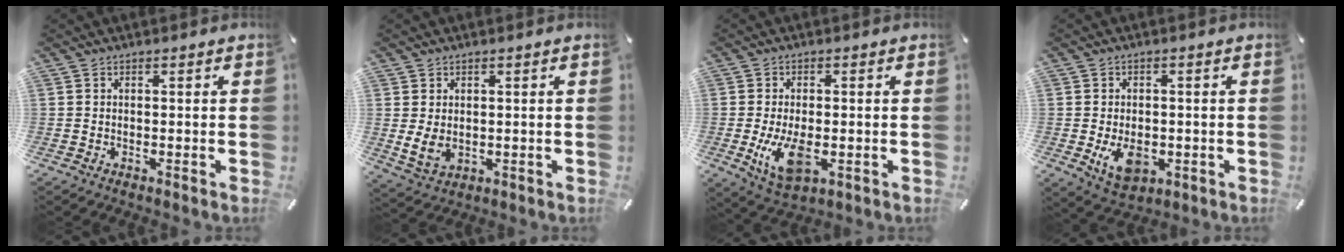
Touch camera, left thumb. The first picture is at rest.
{"total": 4.4, "force": [0.8, 3.2, 2.9], "torque": [-0.059, -0.005, 0.014]}
{"total": 9.2, "force": [-1.6, 5.0, 7.6], "torque": [-0.151, -0.016, -0.028]}
{"total": 7.4, "force": [-1.6, 5.2, 5.0], "torque": [-0.083, -0.003, -0.028]}